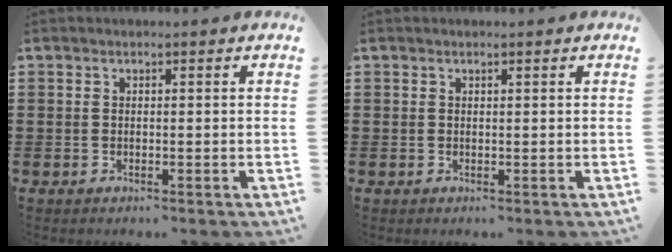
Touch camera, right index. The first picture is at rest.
{"total": 0.0}